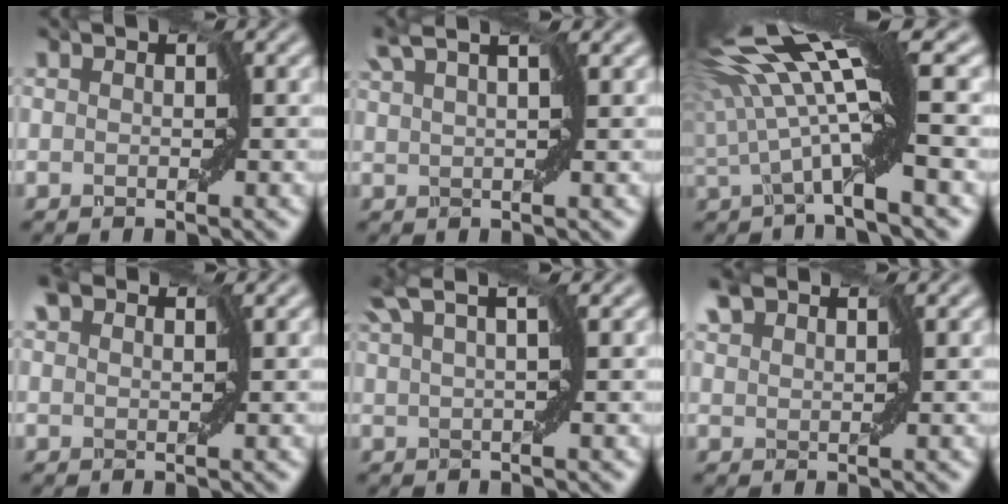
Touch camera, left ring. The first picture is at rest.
{"total": 2.7, "force": [1.9, 0.0, 2.0], "torque": [-0.039, 0.008, 0.030]}
{"total": 10.0, "force": [2.8, 1.5, 9.5], "torque": [-0.179, 0.008, 0.048]}
{"total": 1.3, "force": [0.9, 0.7, 0.5], "torque": [-0.008, 0.003, 0.008]}
{"total": 3.2, "force": [1.9, 0.0, 2.6], "torque": [-0.047, 0.011, 0.029]}
{"total": 1.8, "force": [1.6, 0.8, 0.5], "torque": [-0.015, 0.005, 0.025]}